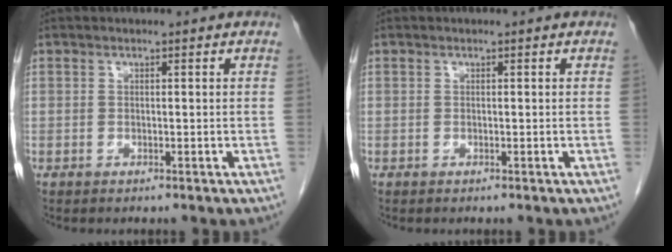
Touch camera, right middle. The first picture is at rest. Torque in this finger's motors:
{"motor_torque": [-0.19, 0.19, -0.04, -0.01]}